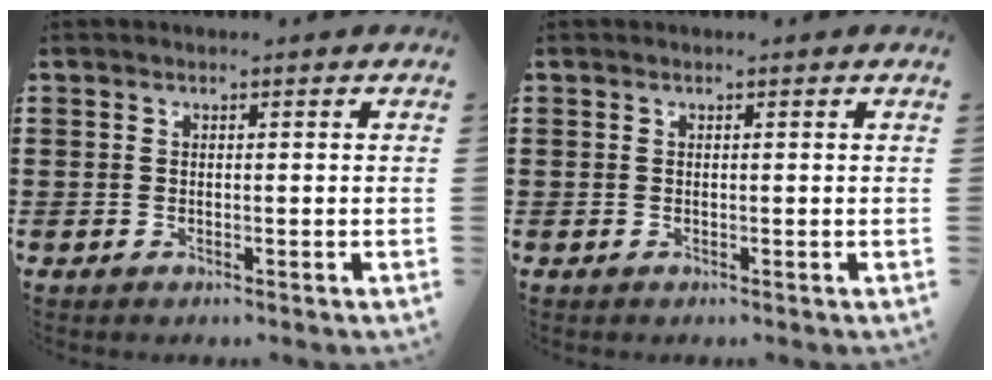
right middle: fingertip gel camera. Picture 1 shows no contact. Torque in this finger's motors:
{"motor_torque": [-0.15, 0.14, -0.02, -0.01]}